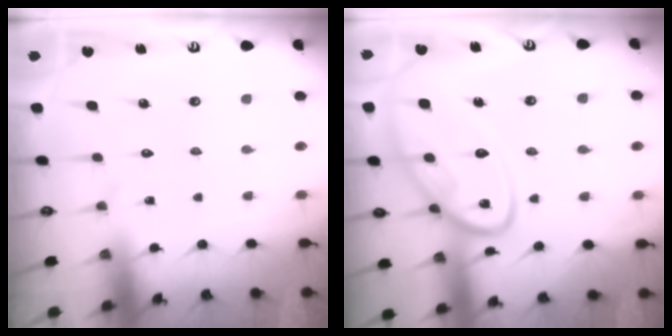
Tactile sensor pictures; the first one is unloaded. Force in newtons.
{"total": 14.2, "press": 14.1, "slide": 1.4}